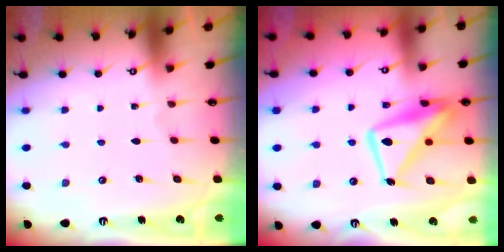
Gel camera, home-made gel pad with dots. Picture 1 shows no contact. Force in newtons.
{"total": 15.0, "press": 14.9, "slide": 1.5}